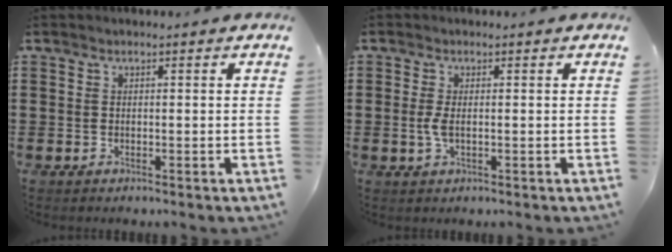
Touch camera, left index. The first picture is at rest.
{"total": 2.3, "force": [-0.2, 0.8, 2.2], "torque": [-0.055, -0.003, -0.009]}